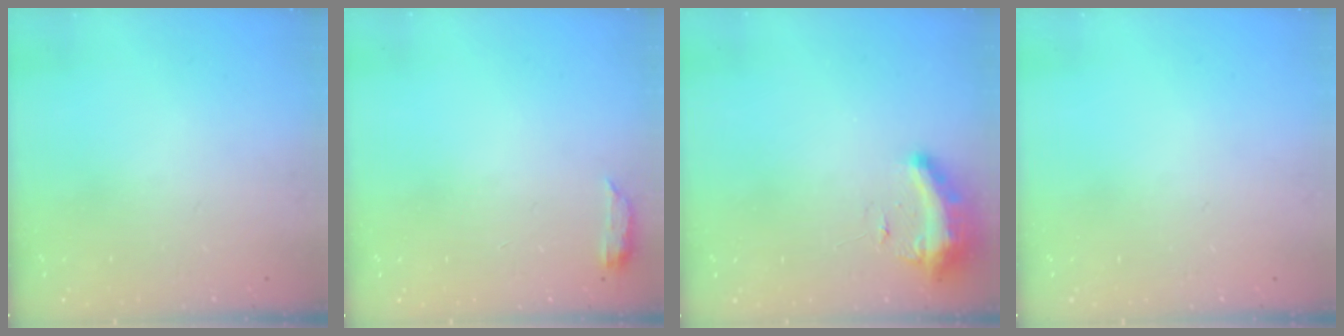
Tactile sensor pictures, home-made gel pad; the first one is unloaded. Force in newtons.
{"total": 3.5, "press": 3.5, "slide": 0.6}
{"total": 9.8, "press": 9.8, "slide": 0.5}
{"total": 0.0}